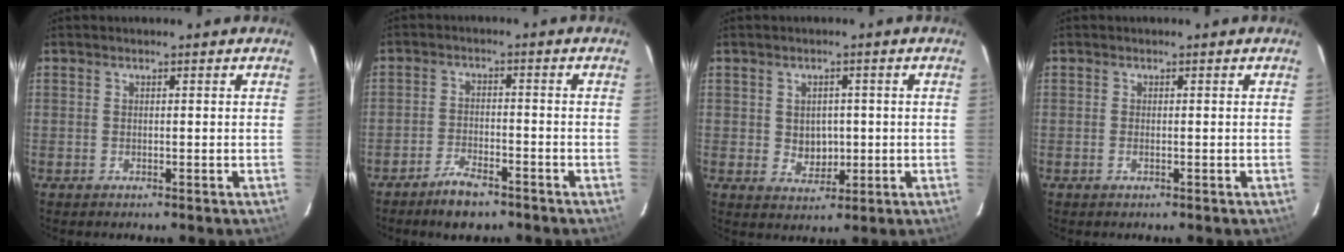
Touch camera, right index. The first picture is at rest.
{"total": 6.0, "force": [-4.6, 2.2, 3.0], "torque": [-0.077, 0.003, -0.081]}
{"total": 4.6, "force": [-0.1, 3.9, 2.4], "torque": [-0.039, 0.001, 0.008]}
{"total": 0.7, "force": [-0.2, 0.2, 0.6], "torque": [-0.013, 0.001, -0.005]}